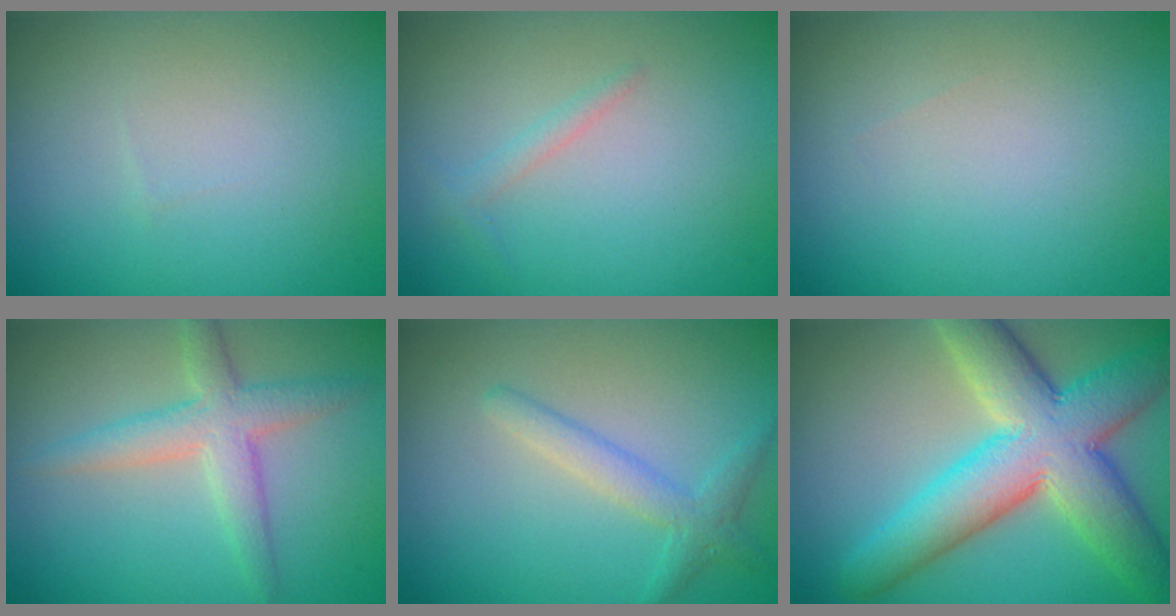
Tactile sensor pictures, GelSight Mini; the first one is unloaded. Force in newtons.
{"total": 1.0, "press": 1.0, "slide": 0.1}
{"total": 0.0}
{"total": 3.6, "press": 3.6, "slide": 0.3}
{"total": 2.3, "press": 2.3, "slide": 0.1}
{"total": 10.2, "press": 10.1, "slide": 0.6}